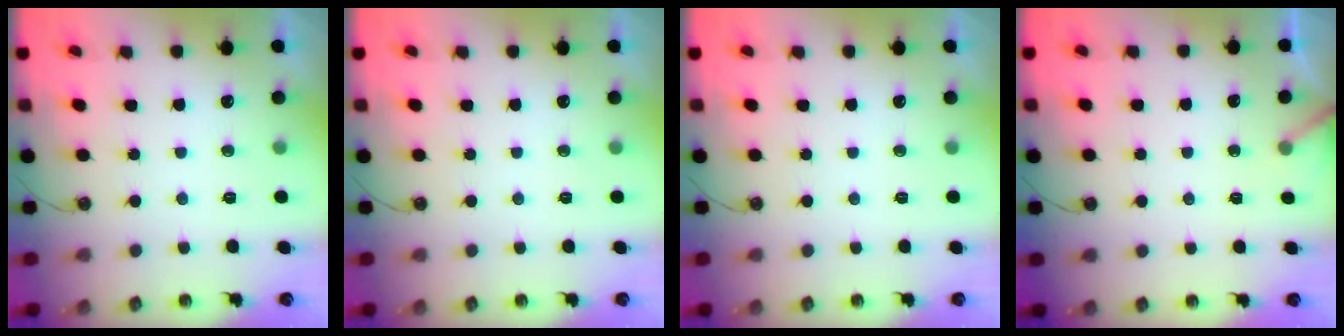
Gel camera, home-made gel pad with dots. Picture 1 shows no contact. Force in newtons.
{"total": 0.0}
{"total": 0.0}
{"total": 2.8, "press": 2.8, "slide": 0.2}